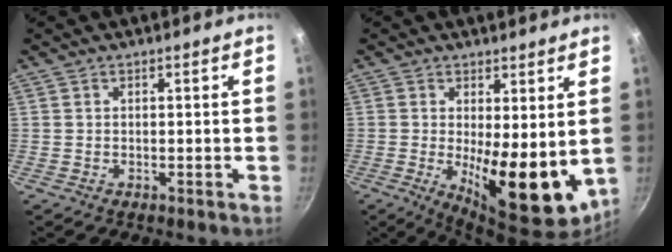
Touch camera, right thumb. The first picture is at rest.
{"total": 13.2, "force": [0.0, 5.0, 12.2], "torque": [-0.154, -0.031, 0.010]}